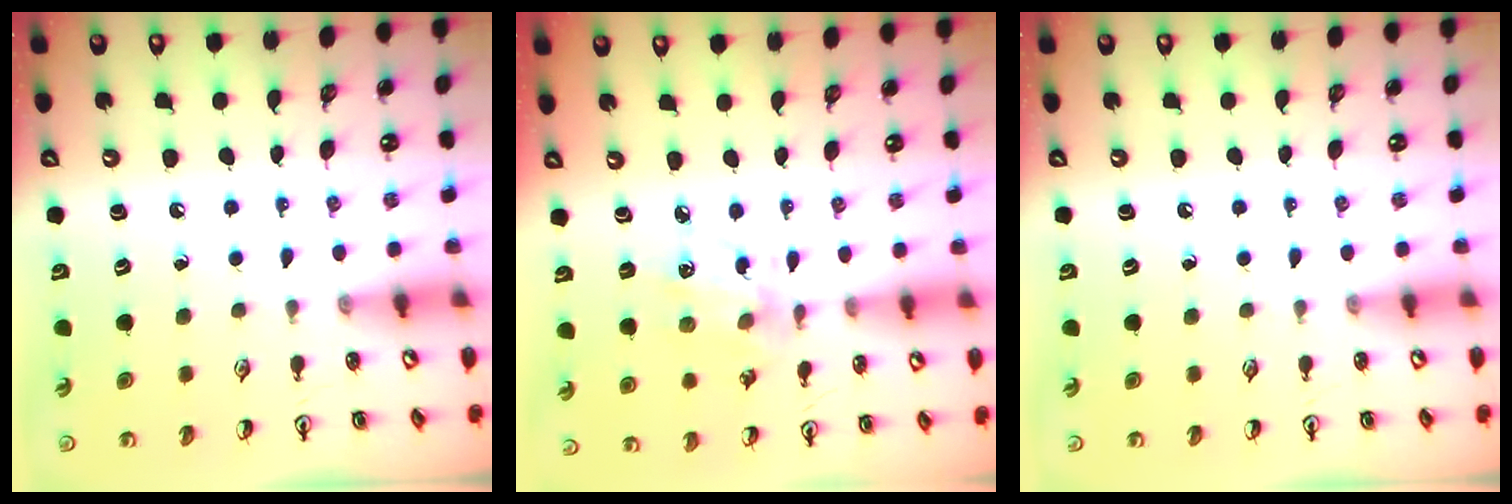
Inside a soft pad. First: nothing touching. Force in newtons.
{"total": 4.5, "press": 4.3, "slide": 1.1}
{"total": 0.0}